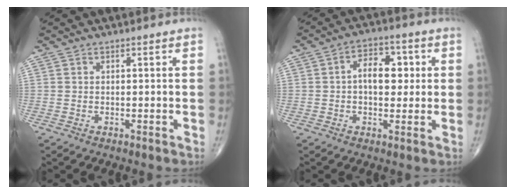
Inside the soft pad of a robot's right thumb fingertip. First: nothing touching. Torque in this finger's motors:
{"motor_torque": [-0.06, 0.23, 0.78, 0.11, 0.02]}